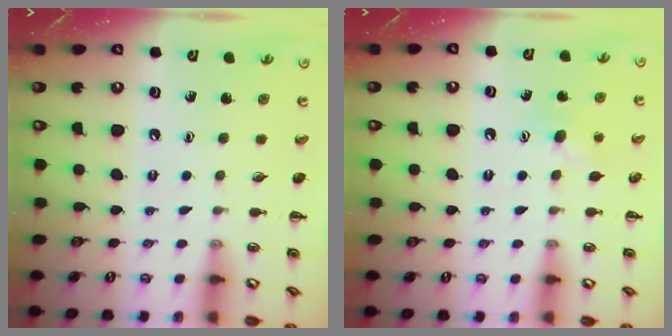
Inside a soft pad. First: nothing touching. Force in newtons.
{"total": 6.9, "press": 6.7, "slide": 1.5}